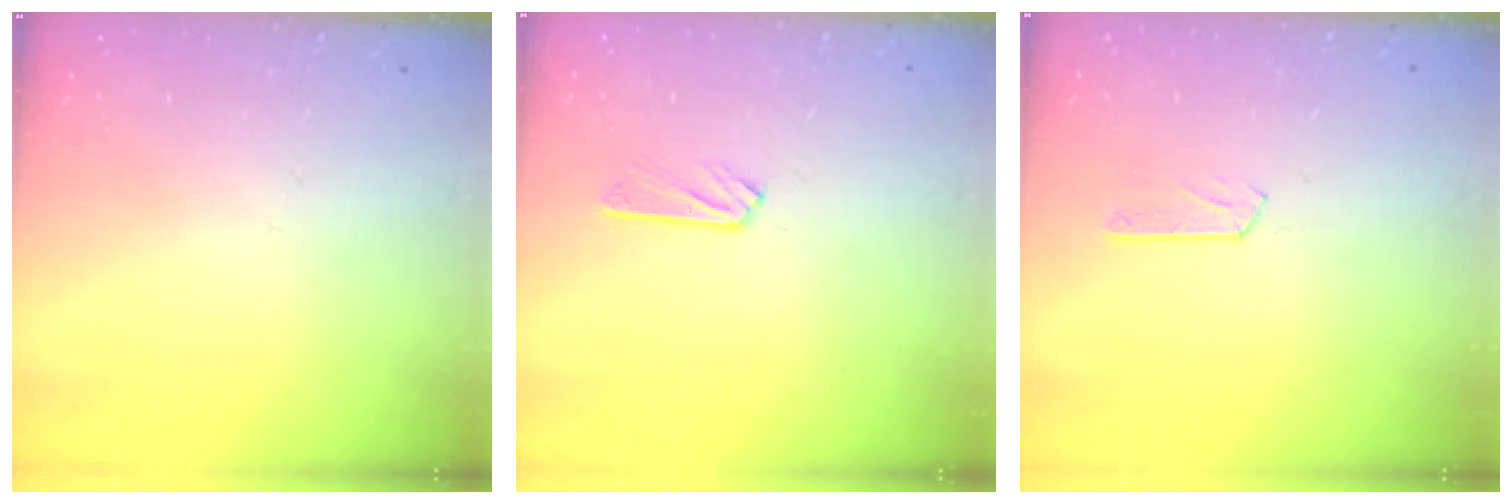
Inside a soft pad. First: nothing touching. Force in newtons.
{"total": 2.5, "press": 2.5, "slide": 0.3}
{"total": 2.8, "press": 2.8, "slide": 0.4}